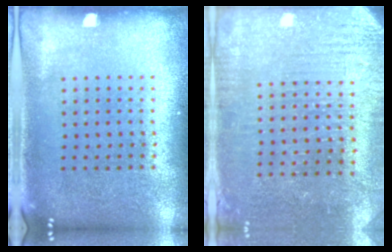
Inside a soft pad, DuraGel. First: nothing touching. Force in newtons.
{"total": 2.9, "press": 2.8, "slide": 0.7}